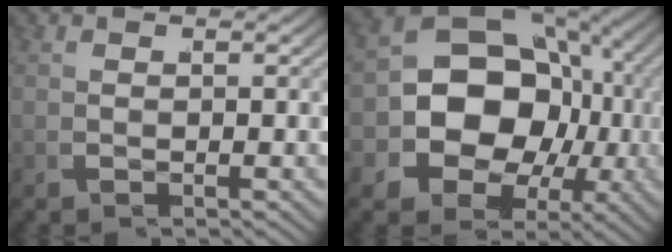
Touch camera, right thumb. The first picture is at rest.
{"total": 15.2, "force": [-0.4, 11.8, 9.6], "torque": [-0.203, -0.052, 0.013]}